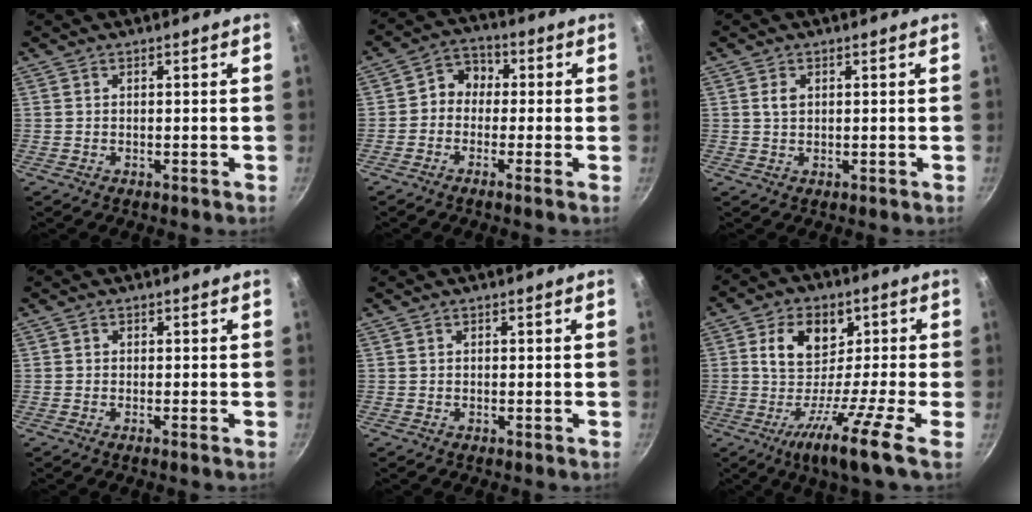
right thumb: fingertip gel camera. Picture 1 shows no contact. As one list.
[{"total": 5.4, "force": [-0.5, 4.3, 3.2], "torque": [-0.039, 0.028, -0.027]}, {"total": 2.1, "force": [0.6, 1.5, 1.4], "torque": [-0.020, 0.001, 0.011]}, {"total": 0.6, "force": [-0.4, 0.1, 0.4], "torque": [-0.011, 0.001, -0.013]}, {"total": 0.0}, {"total": 12.8, "force": [-3.4, 4.3, 11.5], "torque": [-0.185, 0.018, -0.082]}]